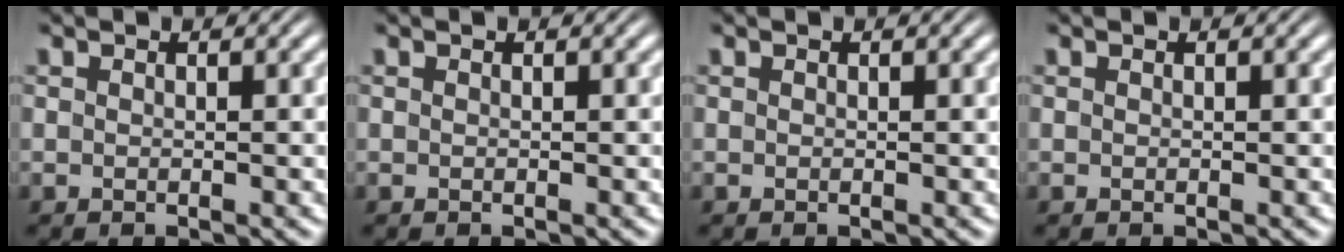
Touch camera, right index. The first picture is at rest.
{"total": 0.0}
{"total": 0.0}
{"total": 0.0}